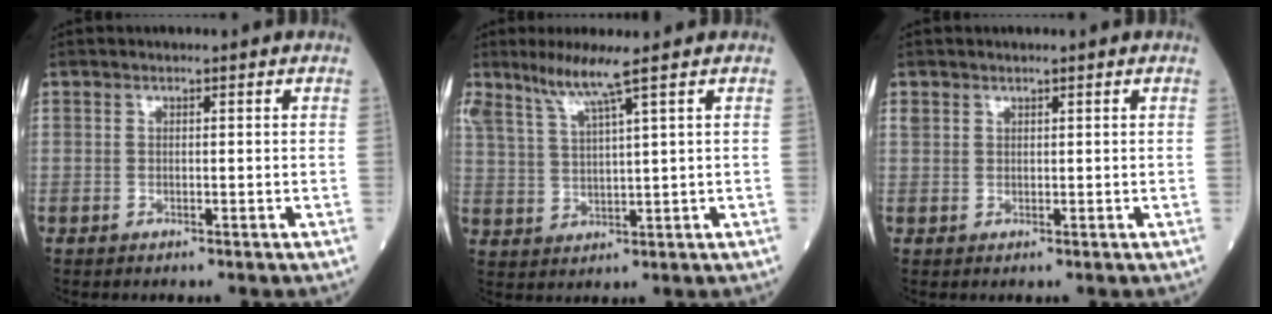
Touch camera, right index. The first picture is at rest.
{"total": 6.1, "force": [4.3, -0.9, 4.2], "torque": [-0.090, -0.002, 0.090]}
{"total": 1.4, "force": [1.0, 0.9, 0.2], "torque": [0.001, 0.004, 0.019]}